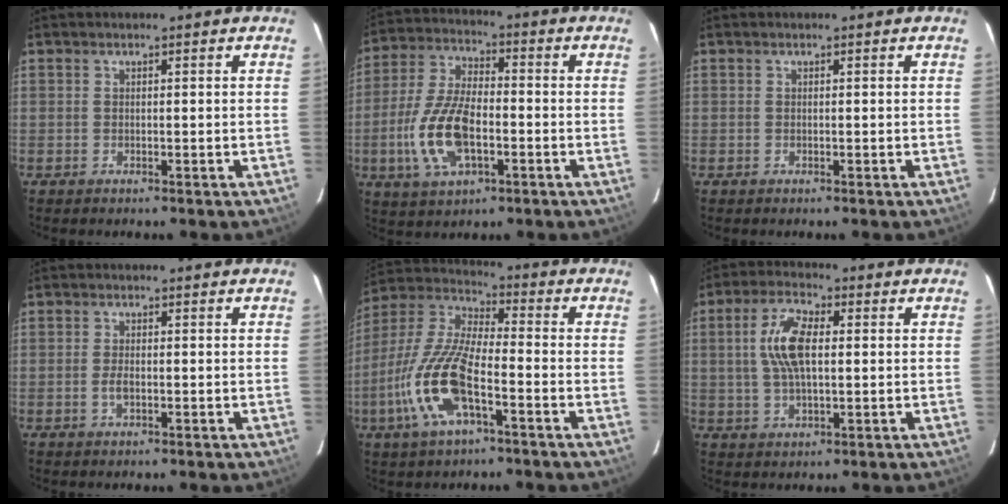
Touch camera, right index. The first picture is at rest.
{"total": 13.8, "force": [-3.9, 6.5, 11.5], "torque": [-0.250, 0.000, -0.071]}
{"total": 0.0}
{"total": 1.9, "force": [-0.6, 0.9, 1.6], "torque": [-0.032, -0.002, -0.010]}
{"total": 15.9, "force": [-6.5, 5.1, 13.6], "torque": [-0.293, -0.010, -0.131]}
{"total": 9.1, "force": [1.1, 3.9, 8.2], "torque": [-0.161, 0.014, 0.023]}